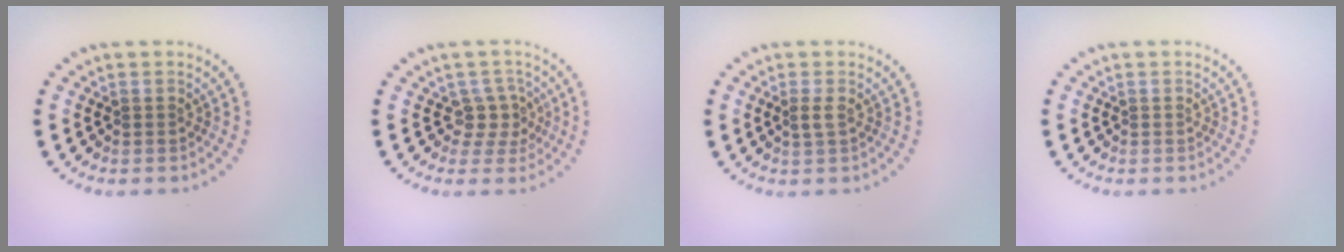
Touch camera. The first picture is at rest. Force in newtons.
{"total": 2.2, "press": 1.7, "slide": 1.5}
{"total": 0.8, "press": 0.8, "slide": 0.2}
{"total": 0.0}